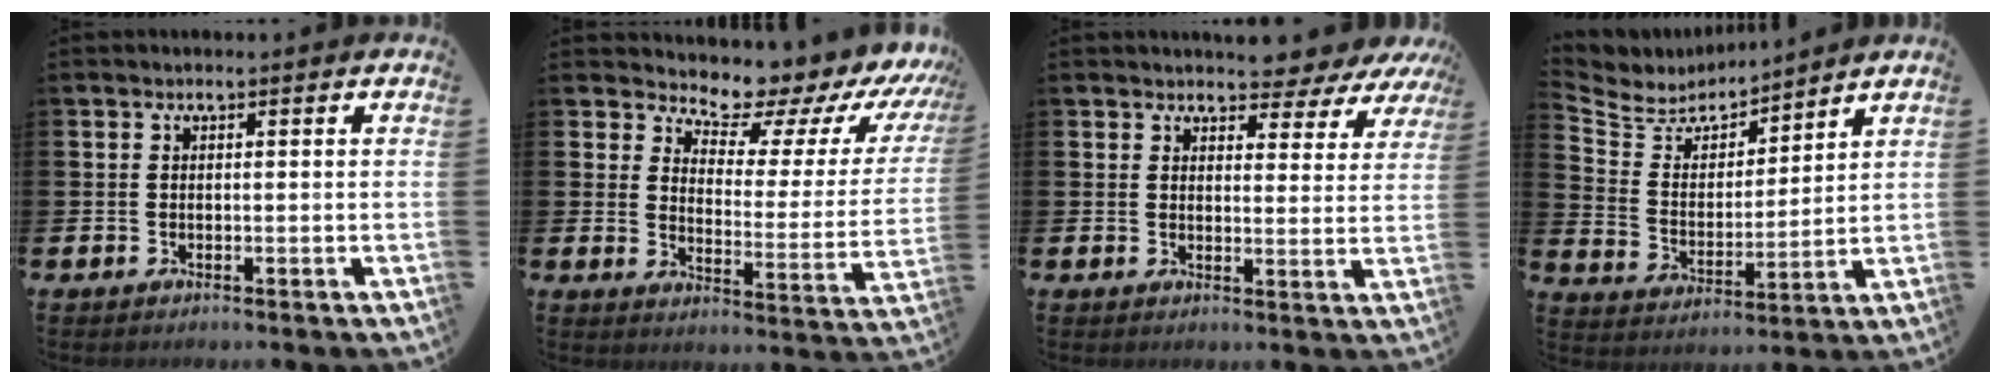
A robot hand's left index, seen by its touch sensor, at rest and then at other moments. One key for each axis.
{"total": 7.4, "fx": 7.0, "fy": 2.1, "fz": 1.5, "tx": -0.049, "ty": -0.068, "tz": 0.113}
{"total": 3.6, "fx": 3.3, "fy": 1.2, "fz": 0.0, "tx": 0.002, "ty": -0.032, "tz": 0.053}
{"total": 5.5, "fx": 5.4, "fy": 1.4, "fz": 0.1, "tx": -0.045, "ty": -0.049, "tz": 0.091}